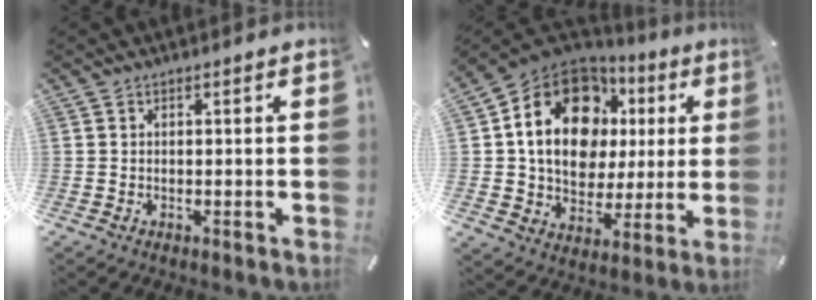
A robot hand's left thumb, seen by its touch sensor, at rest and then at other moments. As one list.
[{"total": 18.4, "force": [5.3, 14.0, 10.8], "torque": [-0.198, -0.025, 0.093]}]